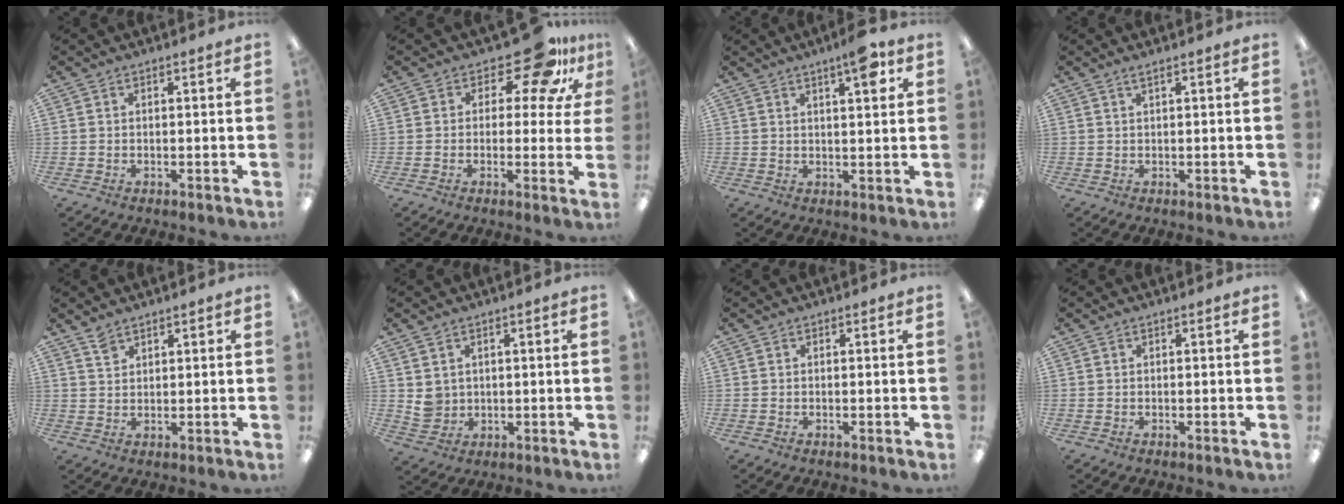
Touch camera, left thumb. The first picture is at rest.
{"total": 13.1, "force": [8.6, 5.8, 8.1], "torque": [-0.113, -0.063, 0.144]}
{"total": 6.9, "force": [4.0, 1.7, 5.3], "torque": [-0.072, -0.016, 0.060]}
{"total": 1.3, "force": [0.8, 0.0, 1.0], "torque": [-0.021, -0.001, 0.014]}
{"total": 3.2, "force": [2.5, 1.6, 1.1], "torque": [-0.018, -0.006, 0.047]}
{"total": 4.2, "force": [1.4, 3.9, 0.9], "torque": [-0.009, 0.000, 0.028]}
{"total": 0.0}
{"total": 0.0}